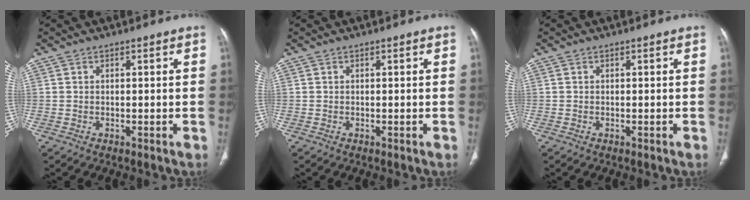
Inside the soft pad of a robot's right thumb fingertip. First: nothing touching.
{"total": 0.0}
{"total": 0.0}